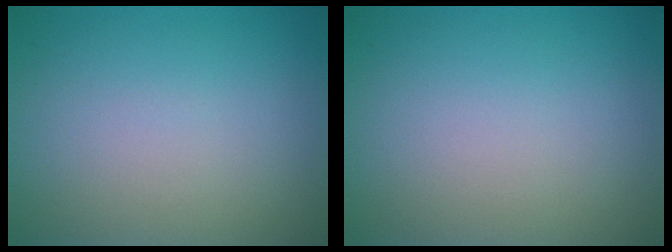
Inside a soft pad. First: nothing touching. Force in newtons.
{"total": 0.0}